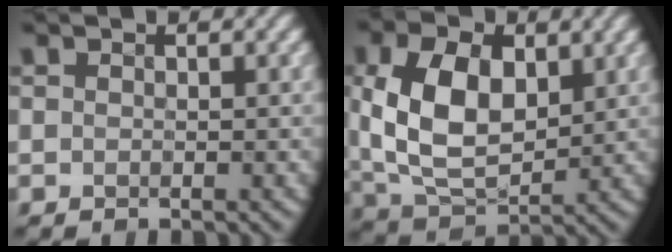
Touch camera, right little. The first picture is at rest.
{"total": 9.2, "force": [1.2, 5.8, 7.0], "torque": [-0.168, 0.000, 0.027]}